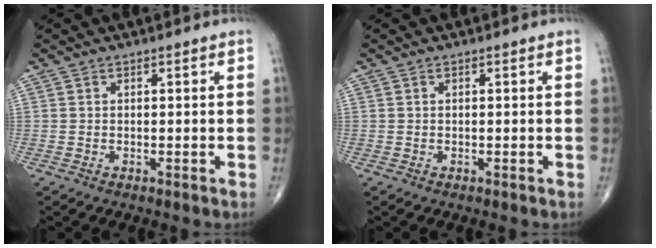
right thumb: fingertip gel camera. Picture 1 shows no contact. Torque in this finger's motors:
{"motor_torque": [0.23, 0.18, -0.08, -0.13, -0.02]}